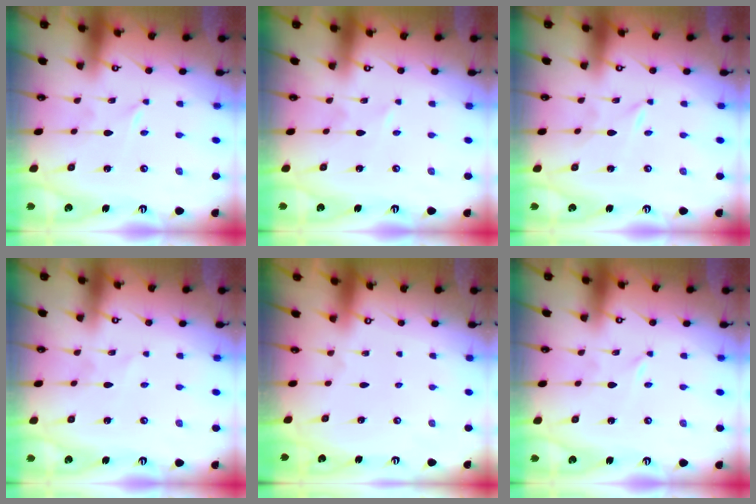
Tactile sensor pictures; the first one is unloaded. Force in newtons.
{"total": 0.6, "press": 0.6, "slide": 0.1}
{"total": 0.0}
{"total": 1.1, "press": 1.1, "slide": 0.1}
{"total": 0.0}
{"total": 0.0}